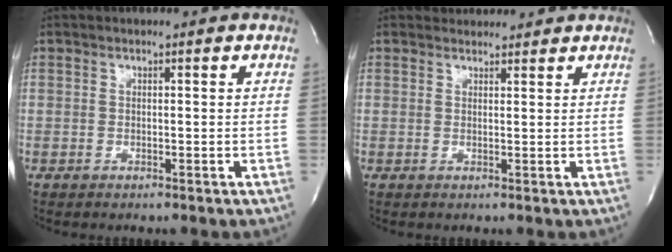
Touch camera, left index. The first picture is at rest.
{"total": 3.5, "force": [3.3, 1.0, 0.0], "torque": [-0.003, 0.011, 0.041]}